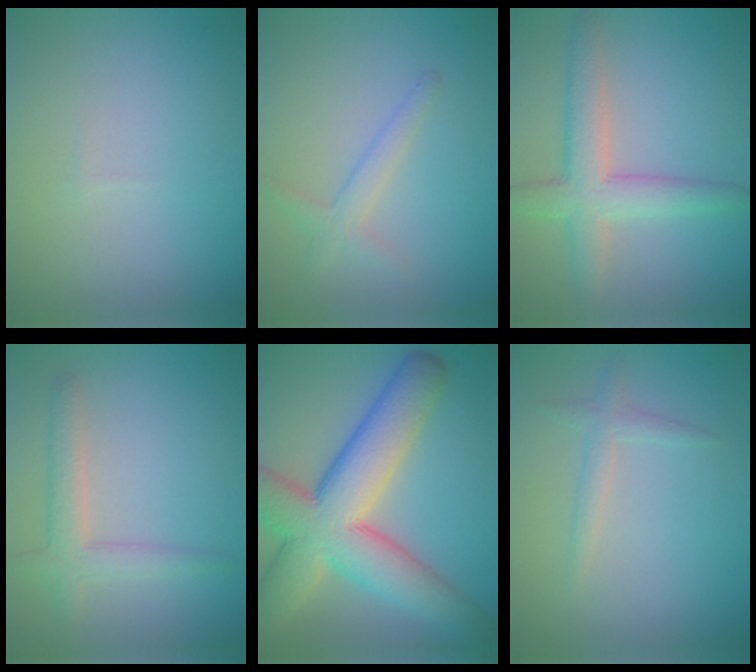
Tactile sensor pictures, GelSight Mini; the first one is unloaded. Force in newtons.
{"total": 1.9, "press": 1.9, "slide": 0.1}
{"total": 4.5, "press": 4.5, "slide": 0.1}
{"total": 3.0, "press": 3.0, "slide": 0.2}
{"total": 12.0, "press": 11.9, "slide": 0.9}
{"total": 1.6, "press": 1.6, "slide": 0.1}